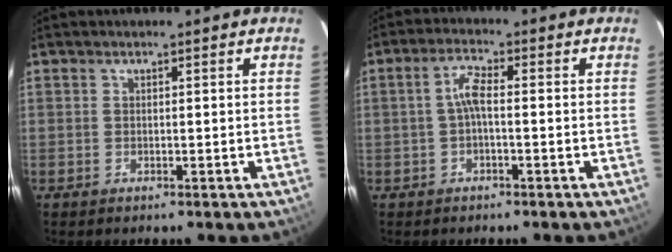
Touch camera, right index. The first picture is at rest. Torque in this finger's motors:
{"motor_torque": [0.20, -0.09, 0.40, 0.09]}